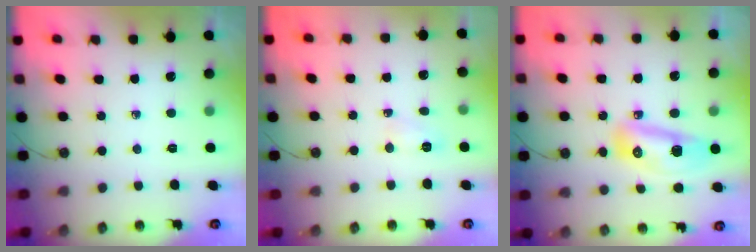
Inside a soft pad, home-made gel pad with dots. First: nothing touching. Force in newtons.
{"total": 3.6, "press": 3.5, "slide": 0.6}
{"total": 17.5, "press": 13.2, "slide": 11.5}